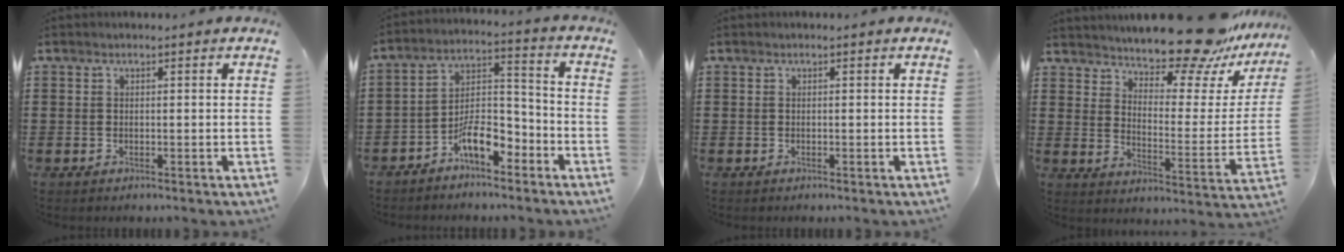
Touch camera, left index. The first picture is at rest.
{"total": 7.6, "force": [-5.4, 2.8, 4.5], "torque": [-0.085, 0.016, -0.103]}
{"total": 0.0}
{"total": 13.2, "force": [12.2, 1.8, 4.7], "torque": [-0.074, -0.096, 0.207]}